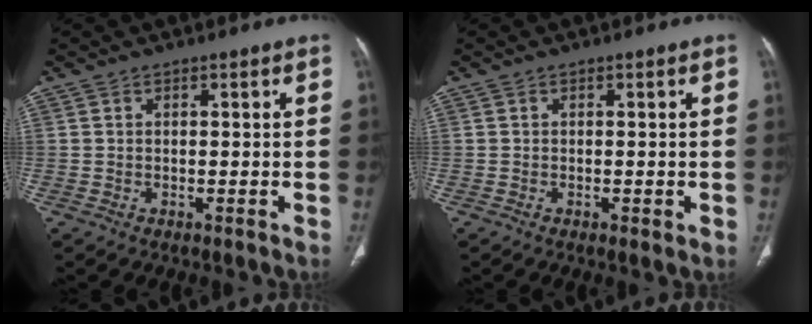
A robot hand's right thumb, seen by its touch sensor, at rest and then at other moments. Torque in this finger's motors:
{"motor_torque": [-0.23, -0.03, -0.24, -0.30, 0.00]}